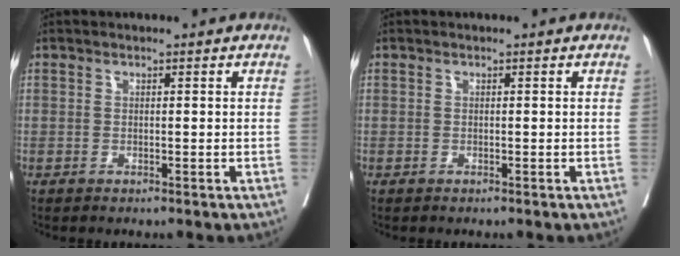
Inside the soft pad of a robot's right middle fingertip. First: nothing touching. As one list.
[{"total": 0.0}]